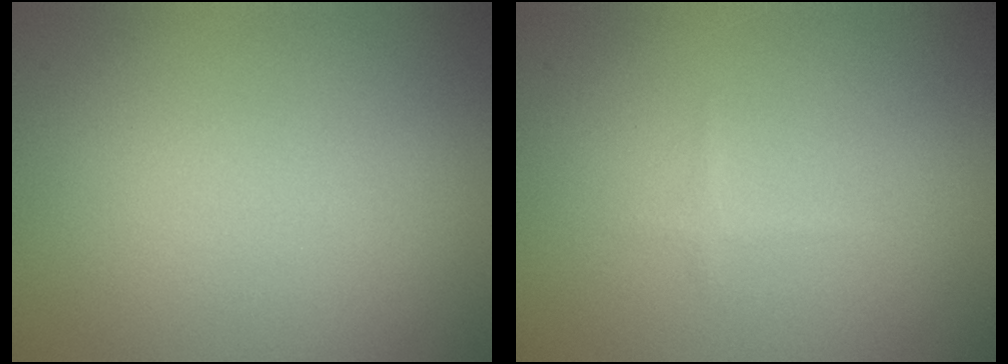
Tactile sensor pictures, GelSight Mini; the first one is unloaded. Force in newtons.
{"total": 0.5, "press": 0.5, "slide": 0.0}